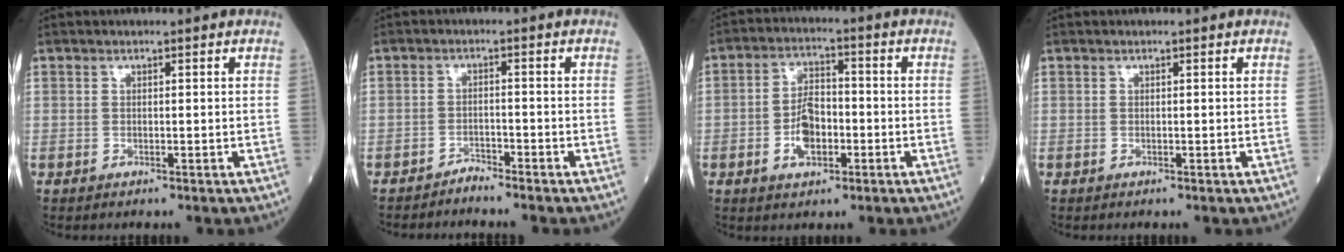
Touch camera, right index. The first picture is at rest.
{"total": 1.9, "force": [-1.9, -0.2, 0.0], "torque": [0.006, -0.005, -0.033]}
{"total": 6.6, "force": [-1.9, 3.5, 5.3], "torque": [-0.105, 0.009, -0.034]}
{"total": 0.0}